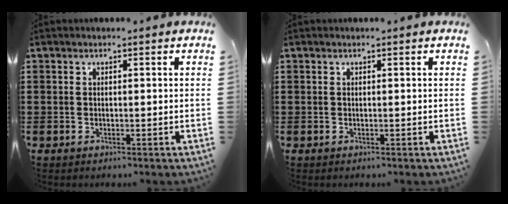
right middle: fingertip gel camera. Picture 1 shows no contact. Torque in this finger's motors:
{"motor_torque": [0.00, 0.00, 0.00, -0.01]}